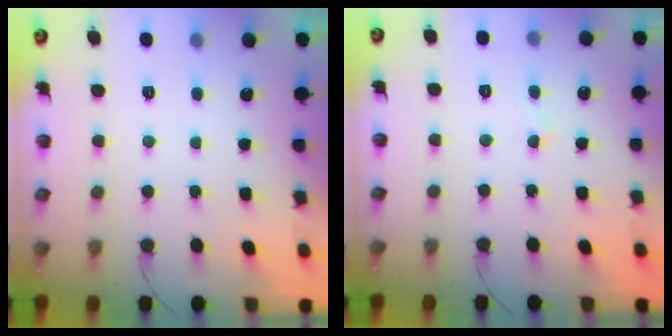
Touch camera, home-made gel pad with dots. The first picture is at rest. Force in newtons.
{"total": 2.9, "press": 2.9, "slide": 0.3}